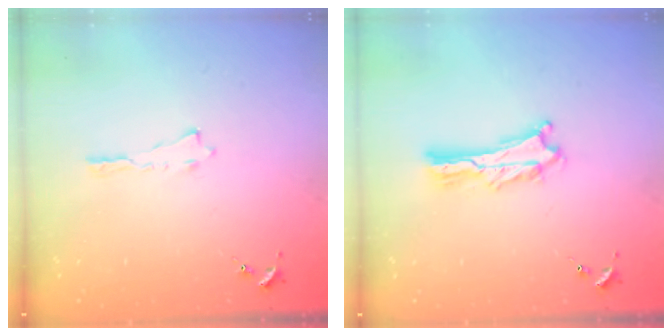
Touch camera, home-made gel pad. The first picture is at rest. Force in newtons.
{"total": 2.6, "press": 2.6, "slide": 0.3}